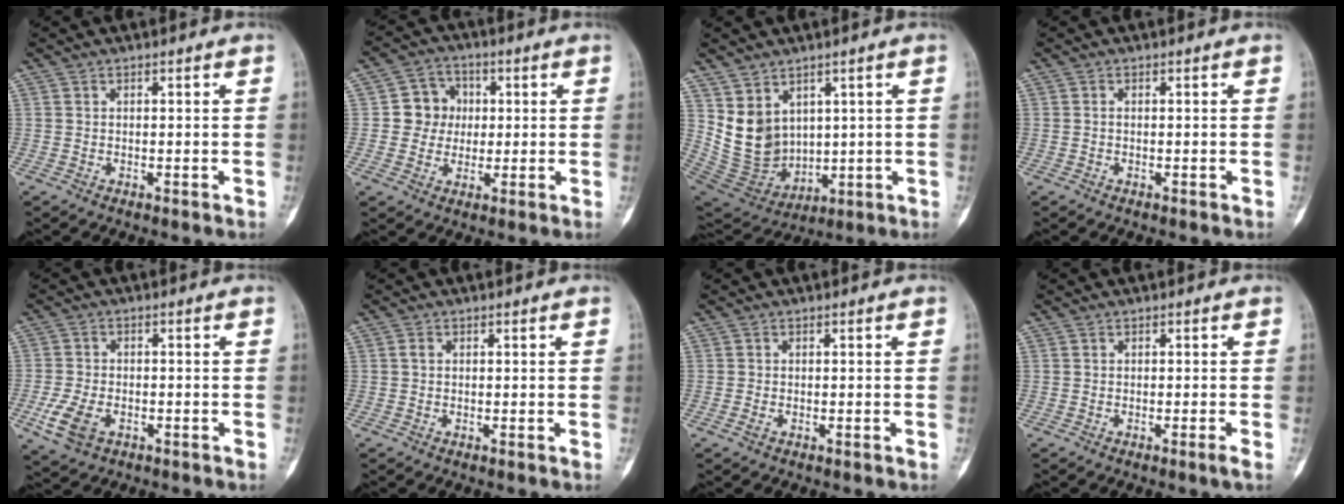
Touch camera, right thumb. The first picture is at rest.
{"total": 7.1, "force": [0.5, 6.7, 2.2], "torque": [0.011, 0.012, 0.001]}
{"total": 10.9, "force": [3.7, 8.8, 5.3], "torque": [-0.069, -0.026, 0.109]}
{"total": 0.0}
{"total": 6.8, "force": [-2.7, 4.3, 4.6], "torque": [-0.100, 0.007, -0.045]}
{"total": 0.6, "force": [0.1, 0.5, 0.4], "torque": [-0.008, 0.002, -0.002]}
{"total": 0.9, "force": [-0.5, 0.5, 0.6], "torque": [-0.016, 0.003, -0.008]}
{"total": 1.0, "force": [-0.5, -0.3, 0.8], "torque": [-0.016, -0.002, -0.009]}